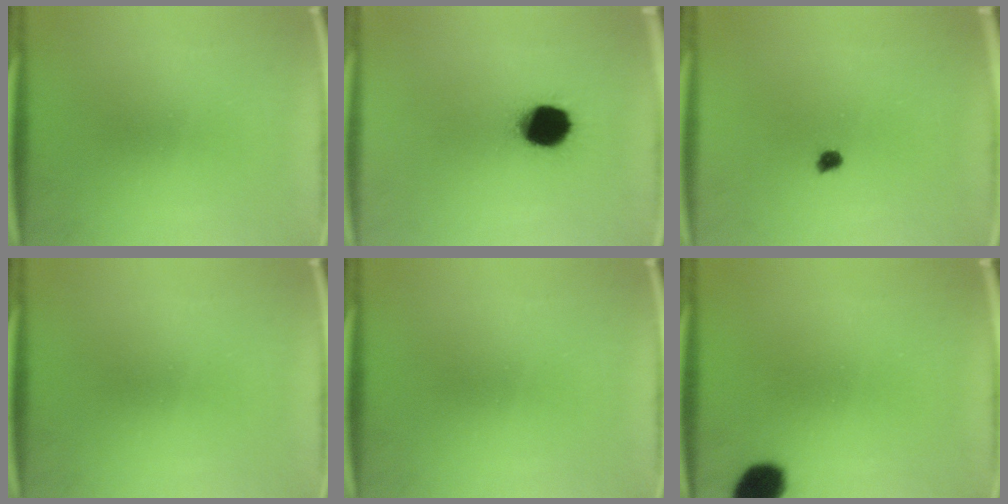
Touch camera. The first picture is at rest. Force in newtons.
{"total": 12.0}
{"total": 1.4}
{"total": 0.0}
{"total": 0.0}
{"total": 7.3}